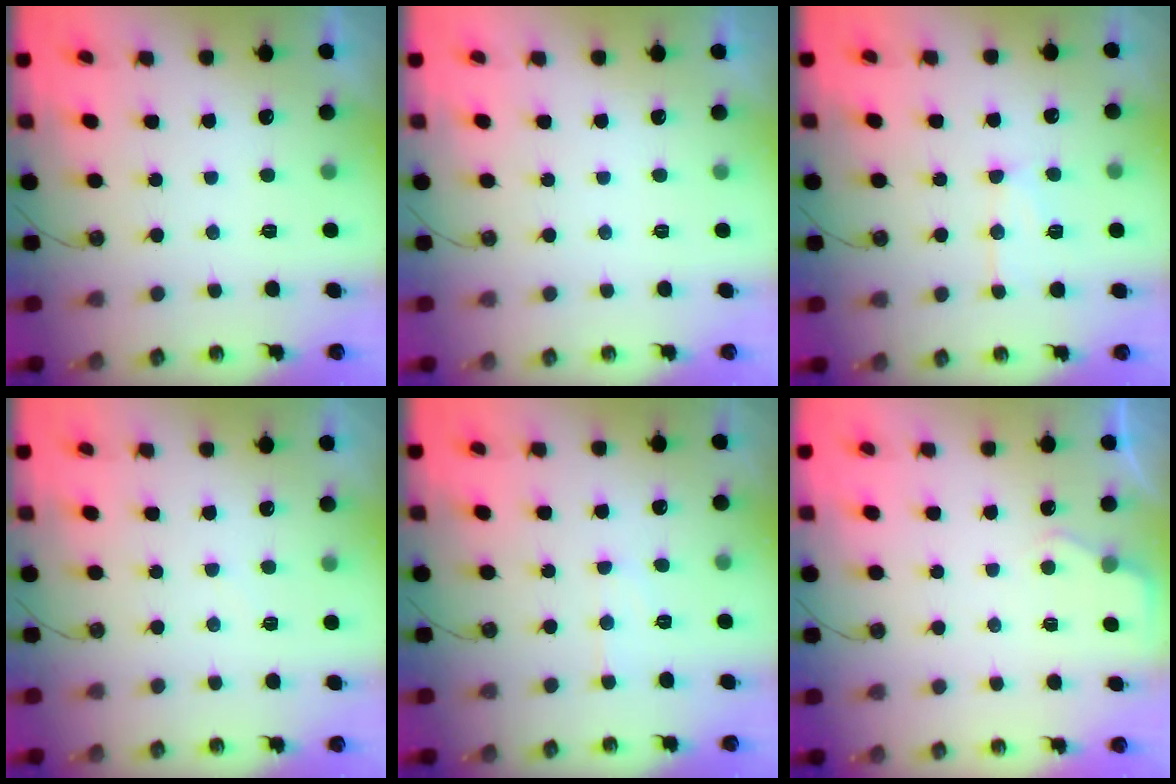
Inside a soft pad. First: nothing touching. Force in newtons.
{"total": 0.0}
{"total": 10.9, "press": 10.8, "slide": 0.9}
{"total": 3.8, "press": 3.7, "slide": 0.4}
{"total": 6.3, "press": 6.3, "slide": 0.7}
{"total": 3.5, "press": 3.5, "slide": 0.5}